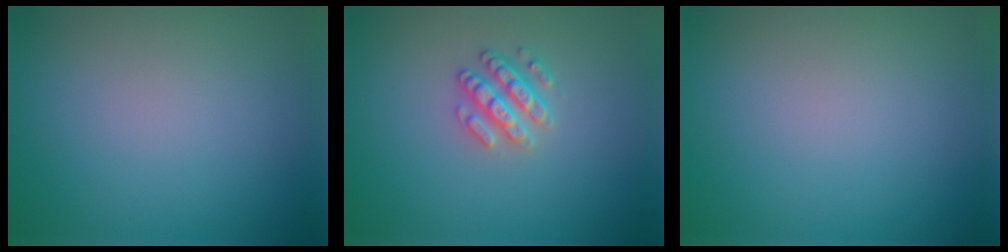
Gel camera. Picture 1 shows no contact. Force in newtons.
{"total": 2.5, "press": 2.4, "slide": 0.6}
{"total": 0.0}